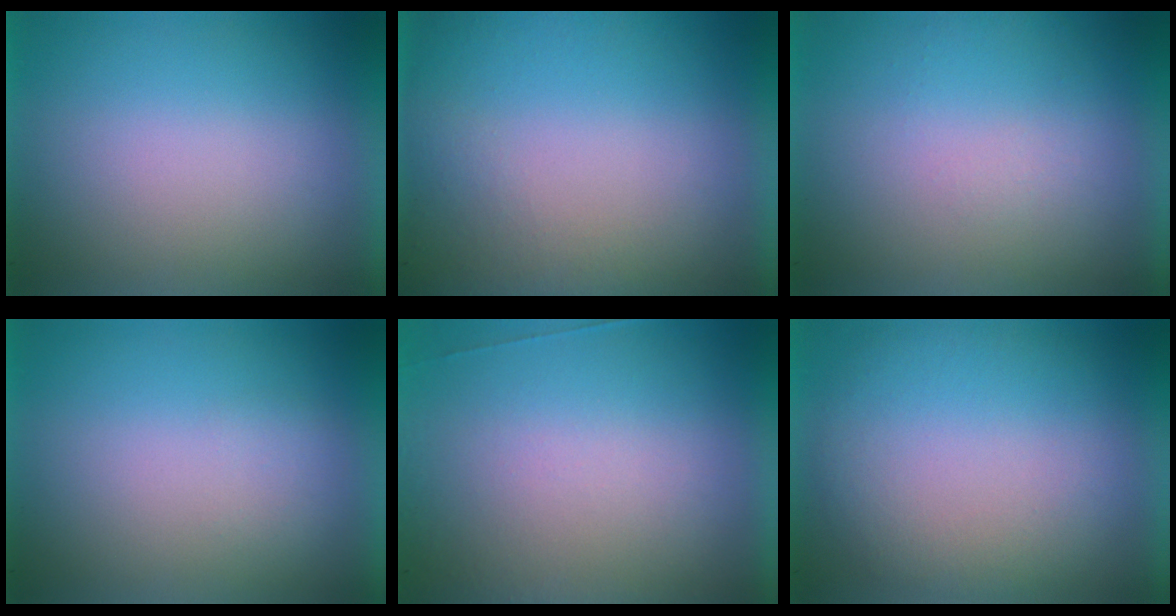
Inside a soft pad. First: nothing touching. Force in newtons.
{"total": 5.9}
{"total": 1.0}
{"total": 1.1}
{"total": 7.5}
{"total": 2.2}